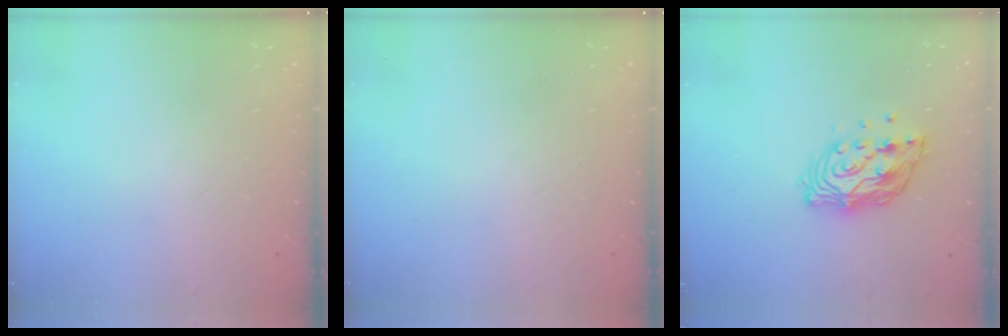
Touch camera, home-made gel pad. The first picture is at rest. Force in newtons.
{"total": 0.0}
{"total": 12.1, "press": 12.0, "slide": 0.9}